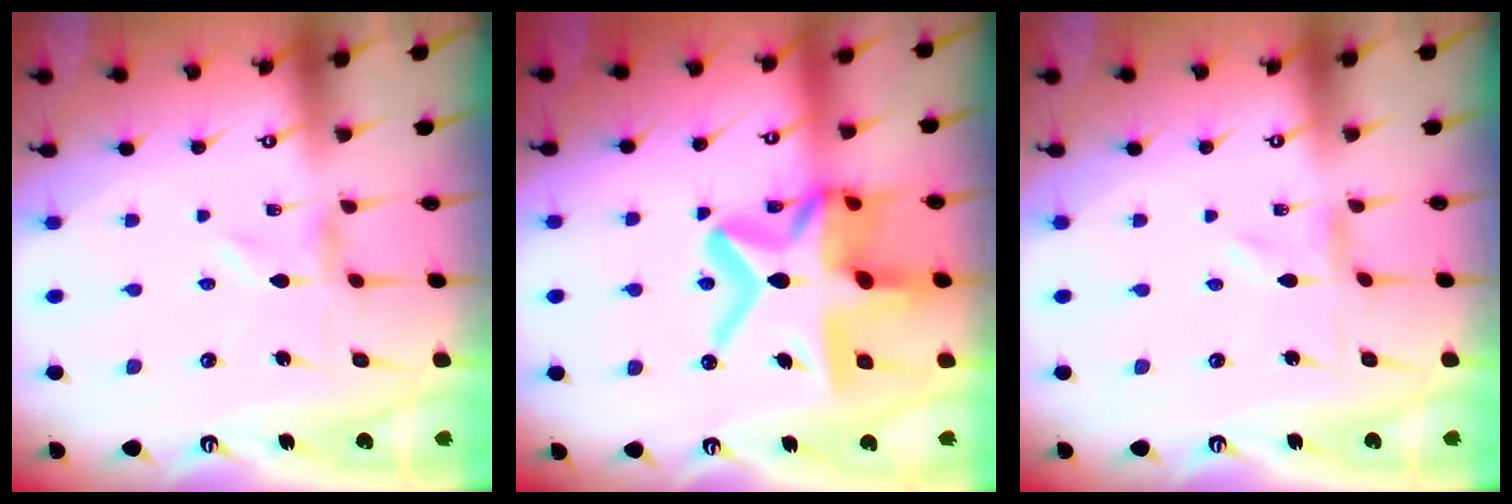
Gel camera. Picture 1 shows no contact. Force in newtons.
{"total": 23.5, "press": 23.3, "slide": 2.5}
{"total": 0.0}